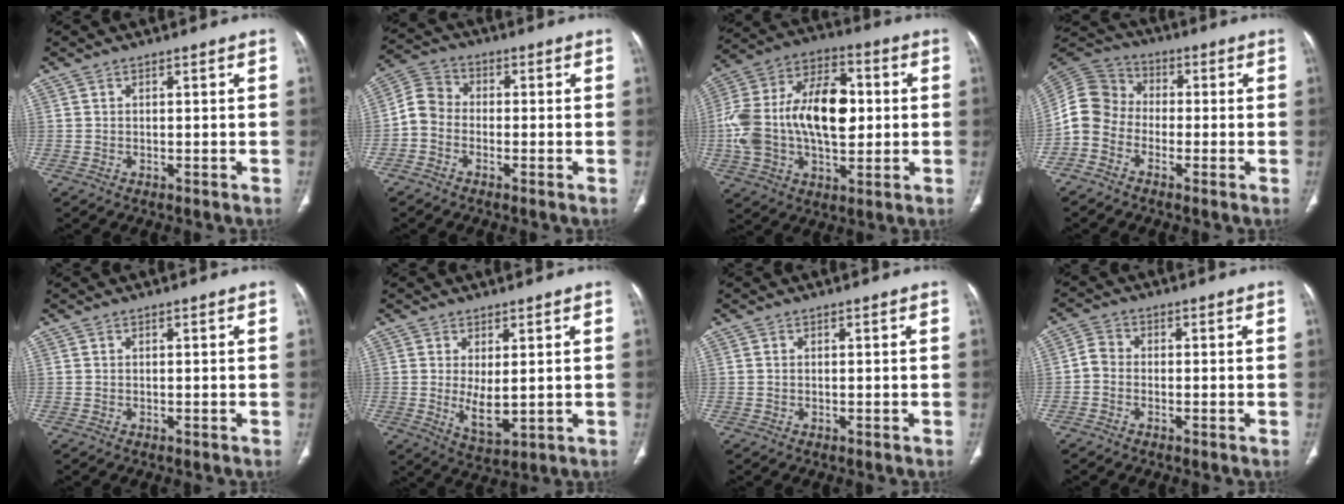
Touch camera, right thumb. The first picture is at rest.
{"total": 5.5, "force": [-1.6, 4.5, 2.7], "torque": [-0.042, 0.022, -0.050]}
{"total": 23.0, "force": [0.6, 13.5, 18.6], "torque": [-0.340, 0.027, 0.011]}
{"total": 8.8, "force": [-2.9, 7.2, 4.0], "torque": [-0.075, 0.042, -0.074]}
{"total": 0.0}
{"total": 5.8, "force": [0.2, 2.6, 5.2], "torque": [-0.081, -0.020, 0.016]}
{"total": 0.0}
{"total": 2.7, "force": [-1.0, 2.1, 1.4], "torque": [-0.020, 0.009, -0.029]}